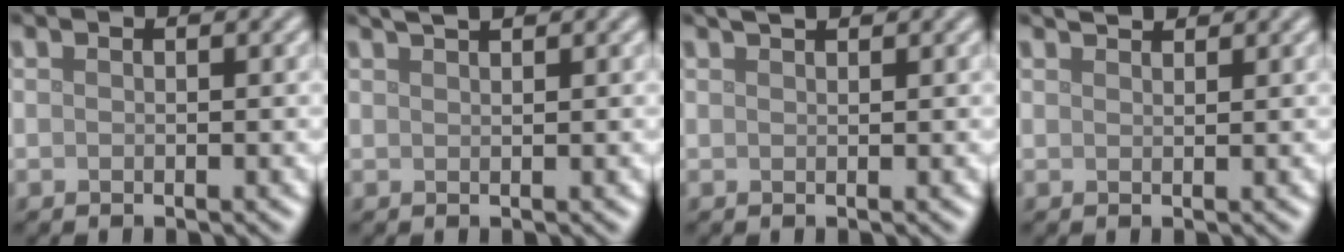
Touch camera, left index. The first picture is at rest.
{"total": 1.5, "force": [1.2, 0.3, 0.8], "torque": [-0.005, 0.002, 0.015]}
{"total": 1.1, "force": [0.9, 0.2, 0.5], "torque": [-0.006, 0.002, 0.015]}
{"total": 1.4, "force": [1.3, 0.2, 0.3], "torque": [-0.007, 0.001, 0.020]}